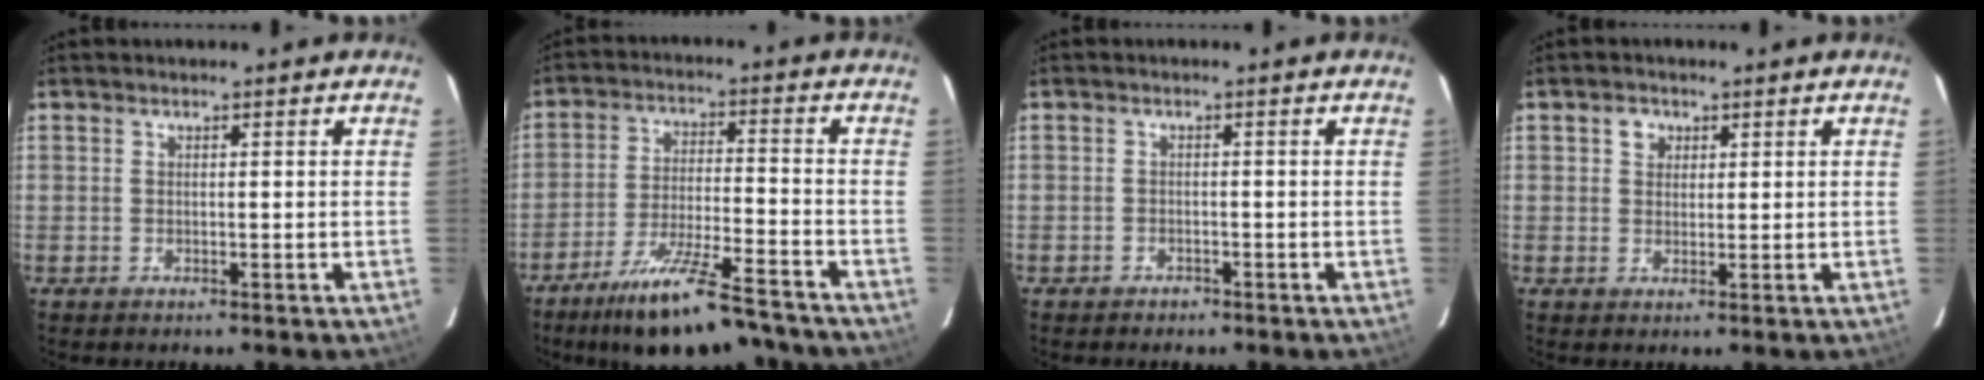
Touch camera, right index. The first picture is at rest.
{"total": 16.2, "force": [-13.4, 2.9, 8.7], "torque": [-0.170, -0.021, -0.213]}
{"total": 1.6, "force": [-1.2, 1.0, 0.0], "torque": [-0.004, 0.004, -0.020]}
{"total": 2.4, "force": [1.0, 2.1, 0.7], "torque": [-0.007, 0.009, 0.015]}